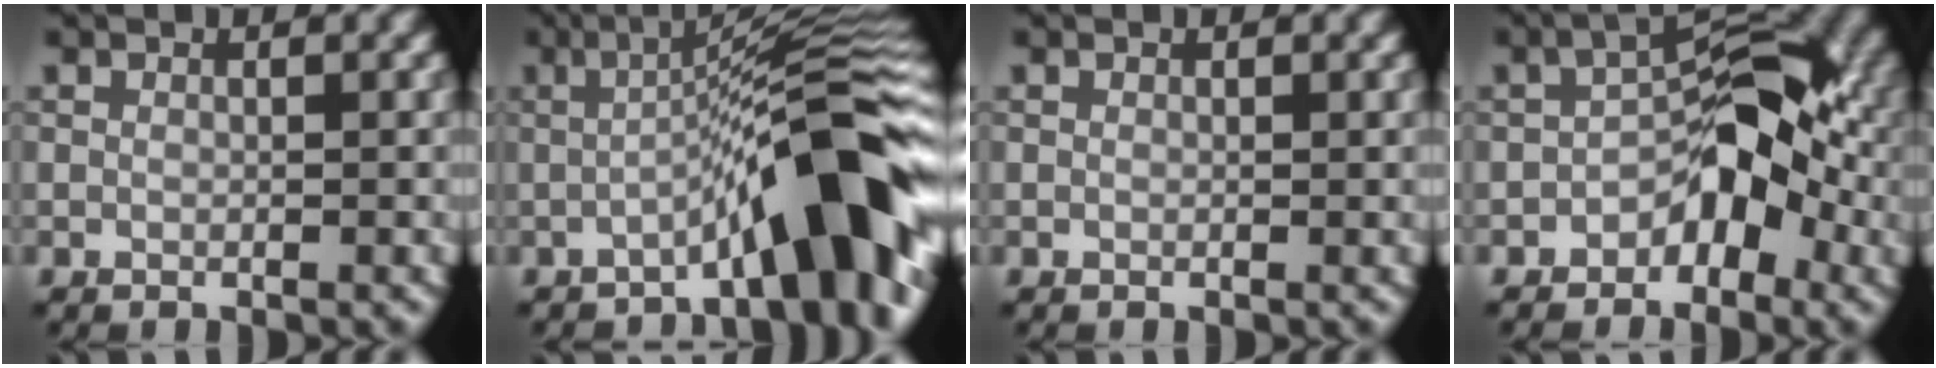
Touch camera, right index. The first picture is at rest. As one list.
[{"total": 10.3, "force": [-3.9, 1.9, 9.4], "torque": [-0.109, 0.030, -0.069]}, {"total": 0.0}, {"total": 6.1, "force": [-2.2, 3.4, 4.6], "torque": [-0.046, 0.020, -0.044]}]